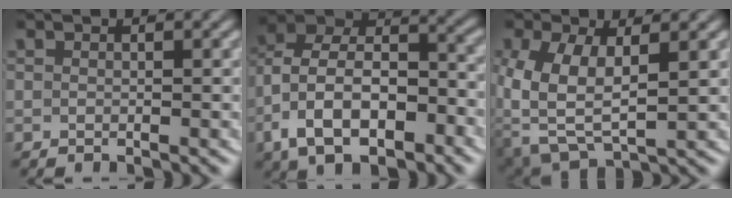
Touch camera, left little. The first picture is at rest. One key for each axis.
{"total": 9.5, "fx": -1.3, "fy": 6.9, "fz": 6.4, "tx": -0.124, "ty": -0.024, "tz": -0.018}
{"total": 7.6, "fx": -1.1, "fy": 5.5, "fz": 5.2, "tx": -0.128, "ty": -0.047, "tz": 0.008}